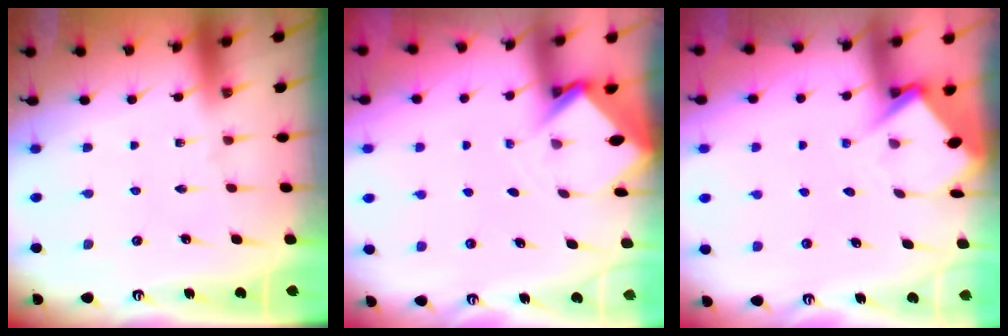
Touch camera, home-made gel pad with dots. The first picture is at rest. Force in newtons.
{"total": 2.9, "press": 2.9, "slide": 0.2}
{"total": 4.7, "press": 4.7, "slide": 0.2}